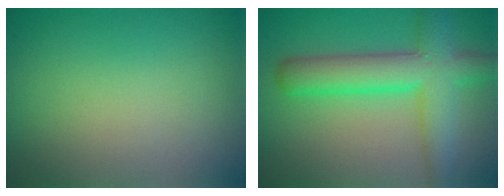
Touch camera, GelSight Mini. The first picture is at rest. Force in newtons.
{"total": 6.8, "press": 6.8, "slide": 0.3}